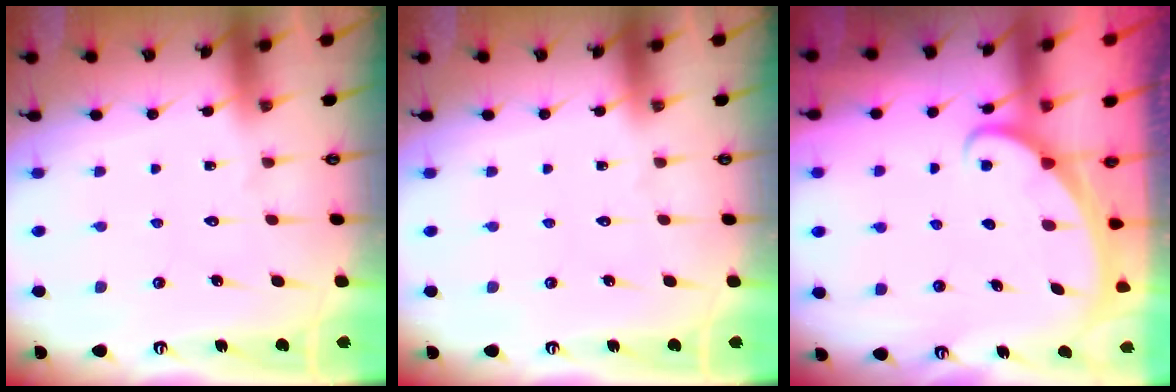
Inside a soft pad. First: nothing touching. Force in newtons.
{"total": 0.0}
{"total": 1.6, "press": 1.6, "slide": 0.0}